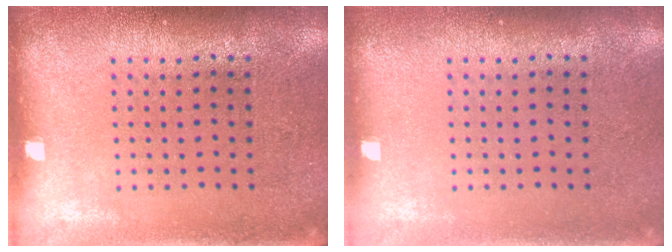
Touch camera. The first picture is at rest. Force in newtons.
{"total": 0.0}